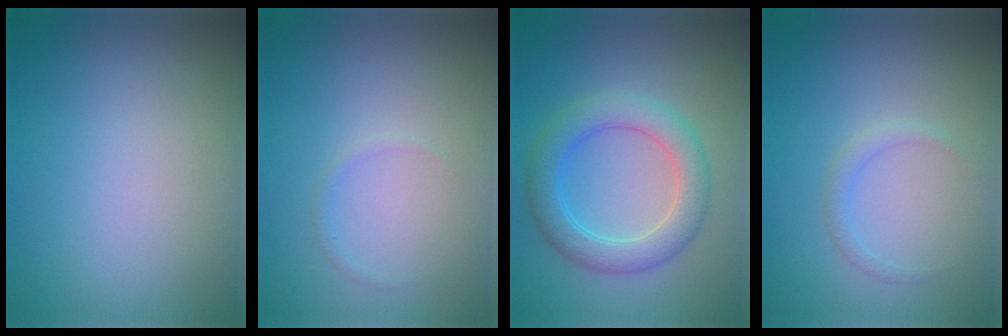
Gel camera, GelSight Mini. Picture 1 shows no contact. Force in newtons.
{"total": 0.7, "press": 0.7, "slide": 0.1}
{"total": 4.7, "press": 4.7, "slide": 0.0}
{"total": 1.0, "press": 1.0, "slide": 0.0}